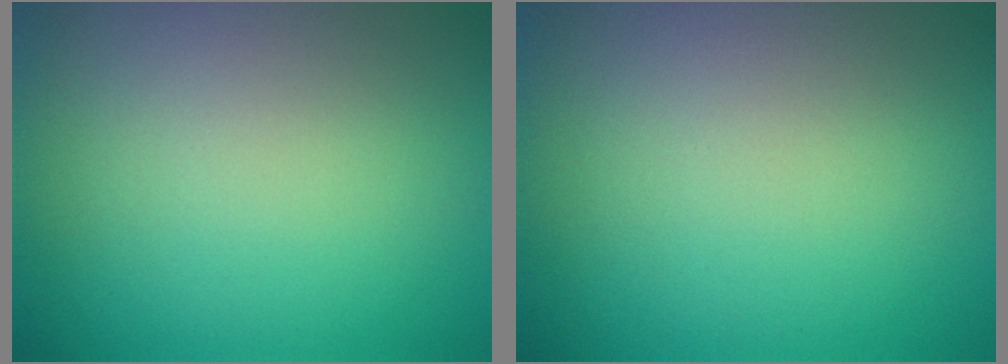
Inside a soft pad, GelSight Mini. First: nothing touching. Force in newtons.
{"total": 0.0}